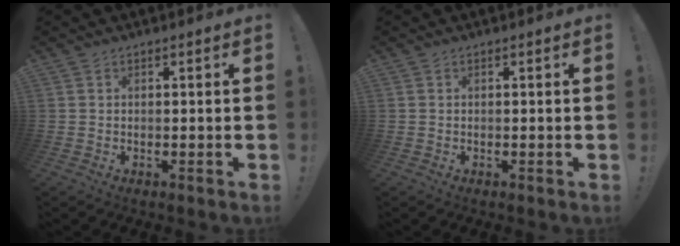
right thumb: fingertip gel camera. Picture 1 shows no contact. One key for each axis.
{"total": 0.0}